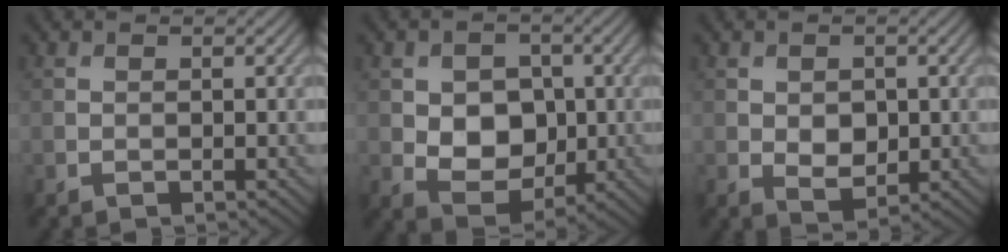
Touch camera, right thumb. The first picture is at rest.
{"total": 6.8, "force": [0.0, 5.3, 4.2], "torque": [-0.089, -0.008, -0.004]}
{"total": 3.1, "force": [0.0, 2.2, 2.2], "torque": [-0.045, -0.006, 0.005]}